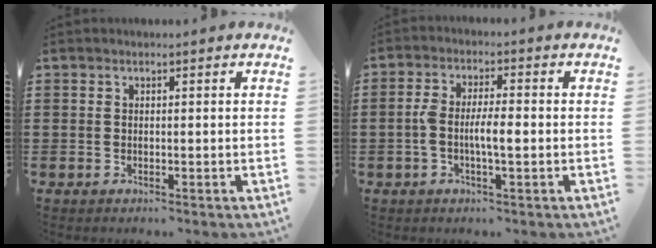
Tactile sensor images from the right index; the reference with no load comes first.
{"total": 4.8, "force": [-0.9, 1.0, 4.6], "torque": [-0.102, -0.005, -0.026]}